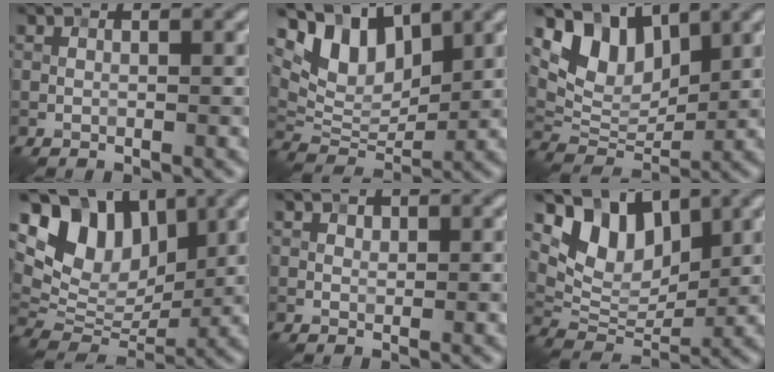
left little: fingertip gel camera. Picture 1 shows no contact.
{"total": 7.0, "force": [4.3, 3.8, 4.0], "torque": [-0.076, -0.003, 0.077]}
{"total": 6.6, "force": [4.0, 3.9, 3.5], "torque": [-0.067, -0.007, 0.071]}
{"total": 8.7, "force": [3.9, 6.0, 5.0], "torque": [-0.082, -0.008, 0.070]}
{"total": 0.7, "force": [0.4, 0.5, 0.2], "torque": [-0.004, -0.002, 0.007]}
{"total": 6.5, "force": [3.8, 3.9, 3.6], "torque": [-0.066, -0.010, 0.068]}